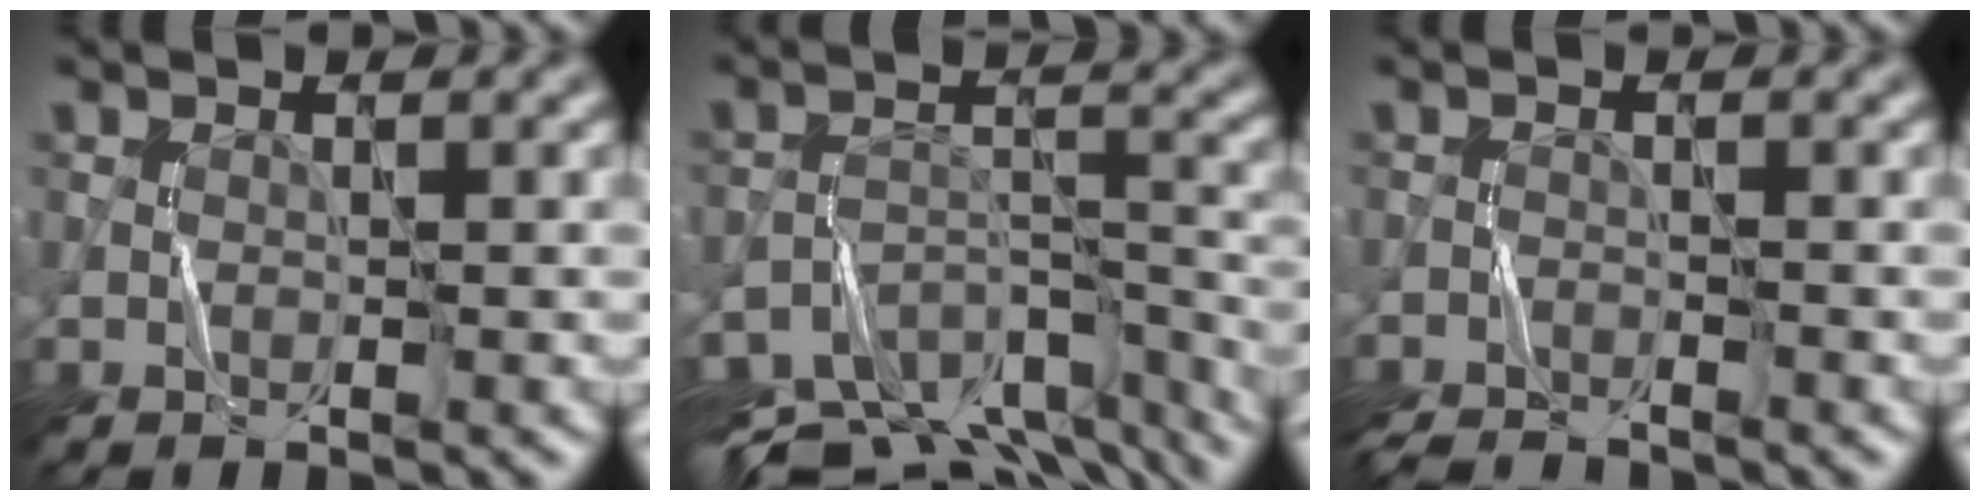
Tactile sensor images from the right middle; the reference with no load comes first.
{"total": 10.9, "force": [-9.2, 4.4, 4.0], "torque": [-0.066, 0.001, -0.118]}
{"total": 3.6, "force": [-3.6, 0.4, 0.6], "torque": [-0.019, -0.012, -0.065]}